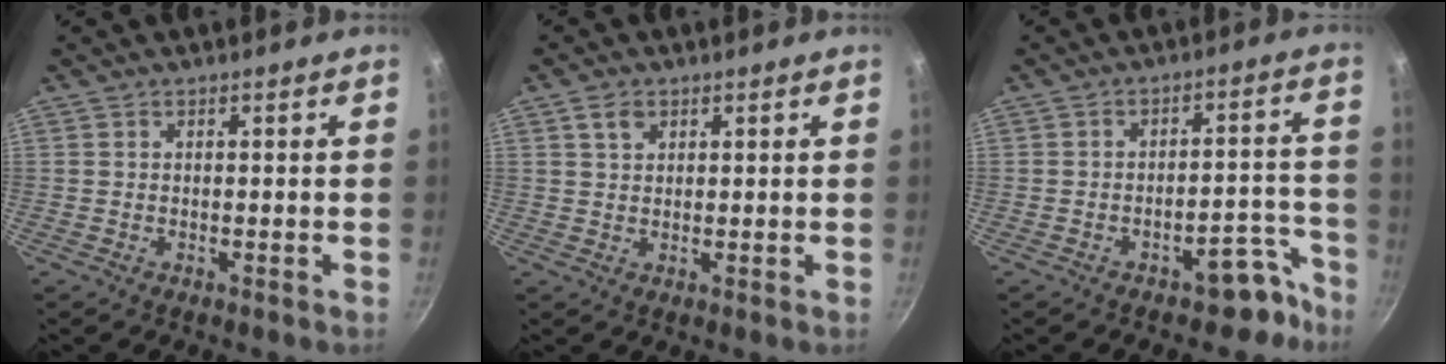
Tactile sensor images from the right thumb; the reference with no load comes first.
{"total": 2.8, "force": [1.5, 1.8, 1.5], "torque": [-0.020, -0.002, 0.027]}
{"total": 7.3, "force": [-5.3, 3.5, 3.5], "torque": [0.010, 0.070, -0.058]}